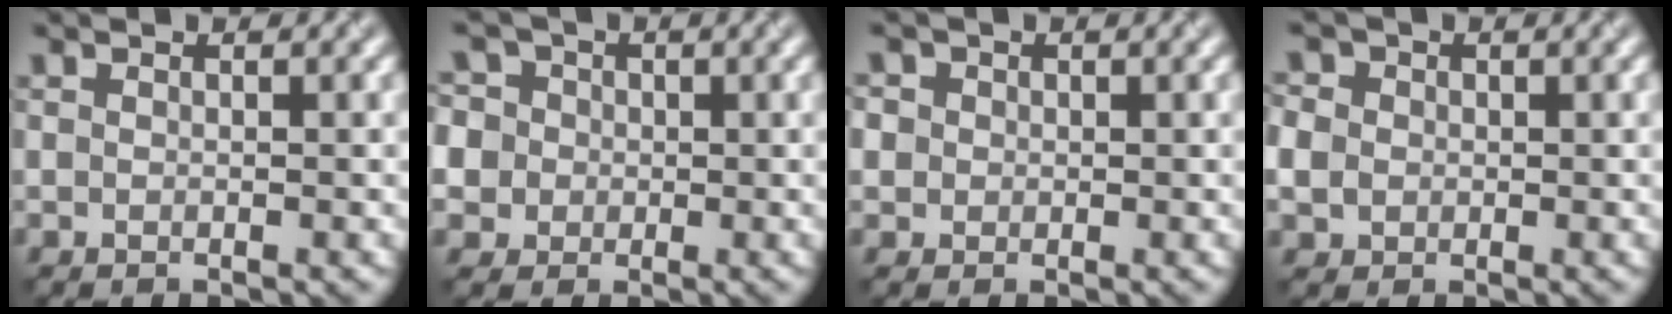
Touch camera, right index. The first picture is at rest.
{"total": 8.3, "force": [2.2, 7.3, 3.4], "torque": [-0.066, 0.042, -0.002]}
{"total": 3.5, "force": [1.3, 2.9, 1.3], "torque": [-0.019, 0.017, 0.008]}
{"total": 4.5, "force": [0.5, 4.0, 2.0], "torque": [-0.045, 0.024, -0.011]}